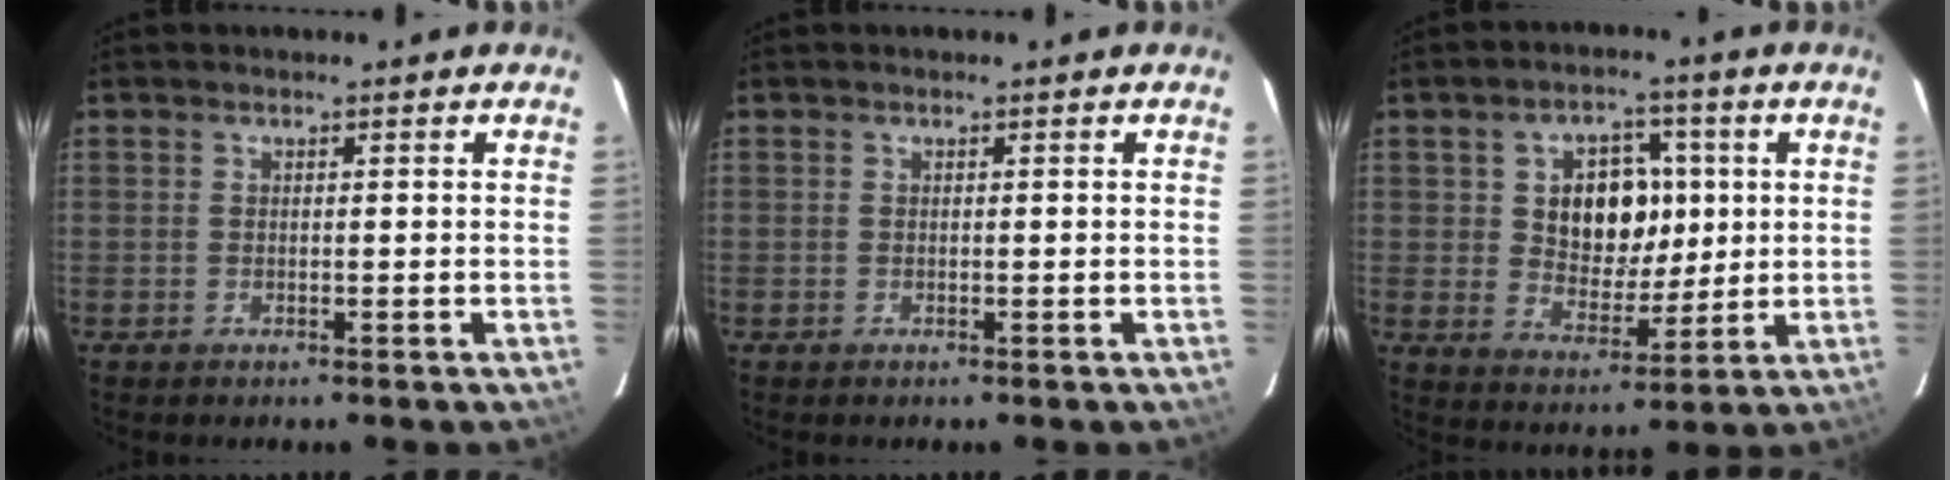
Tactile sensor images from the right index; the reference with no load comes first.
{"total": 0.0}
{"total": 10.6, "force": [1.8, 7.8, 6.9], "torque": [-0.125, 0.015, 0.042]}